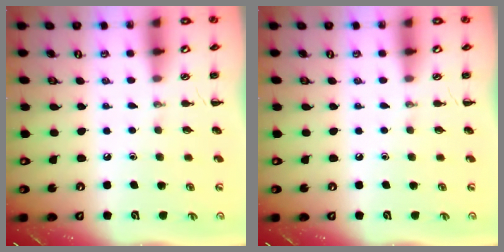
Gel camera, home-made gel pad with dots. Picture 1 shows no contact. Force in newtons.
{"total": 0.0}